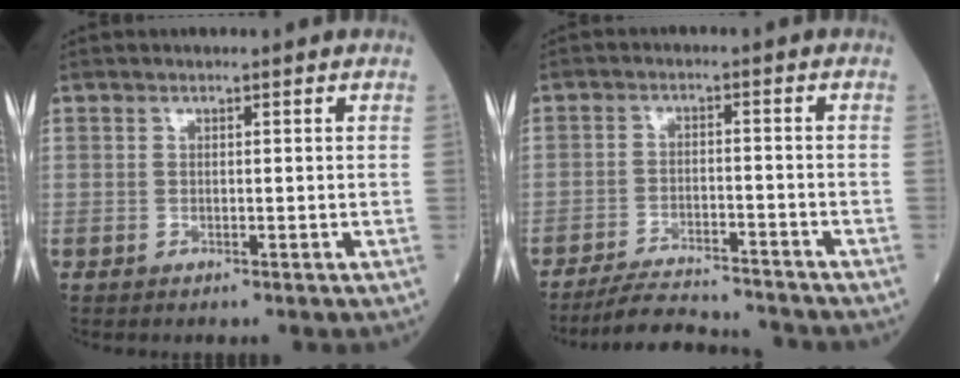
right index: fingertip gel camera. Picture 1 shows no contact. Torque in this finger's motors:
{"motor_torque": [-0.12, -0.39, 0.06, 0.00]}